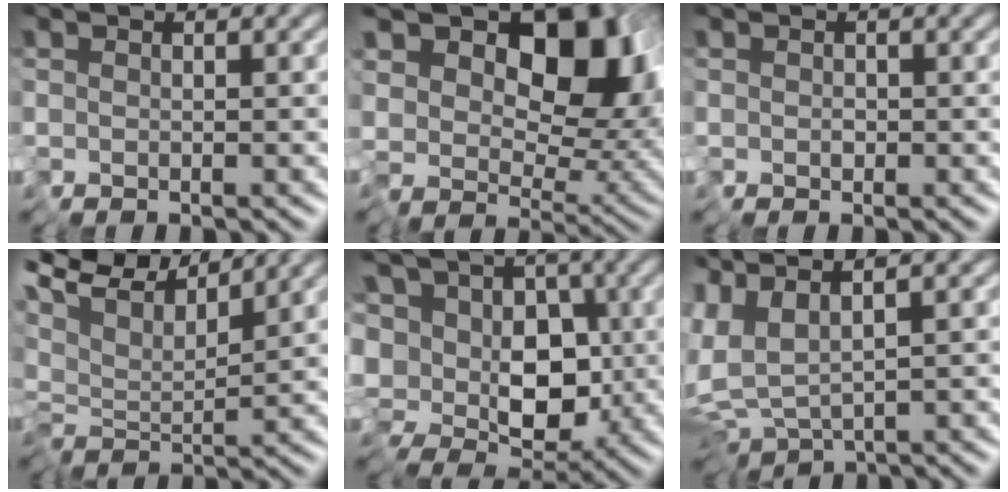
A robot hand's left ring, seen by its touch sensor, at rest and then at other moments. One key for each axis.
{"total": 14.5, "fx": 6.6, "fy": 8.3, "fz": 10.0, "tx": -0.151, "ty": 0.016, "tz": 0.112}
{"total": 0.5, "fx": 0.0, "fy": 0.4, "fz": 0.3, "tx": 0.002, "ty": 0.003, "tz": 0.000}
{"total": 6.5, "fx": 5.9, "fy": 0.3, "fz": 2.6, "tx": -0.077, "ty": 0.013, "tz": 0.091}
{"total": 13.0, "fx": 5.3, "fy": 9.2, "fz": 7.5, "tx": -0.164, "ty": 0.037, "tz": 0.067}
{"total": 4.5, "fx": 1.7, "fy": 1.1, "fz": 4.0, "tx": -0.099, "ty": 0.000, "tz": 0.042}